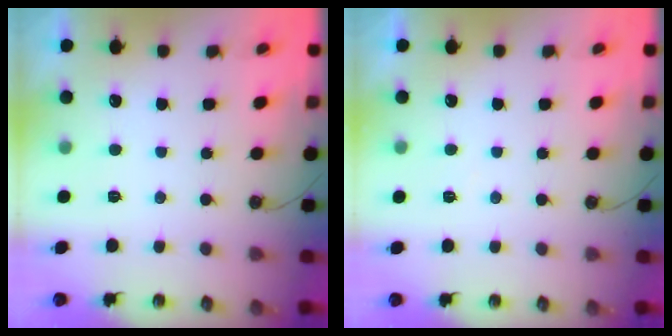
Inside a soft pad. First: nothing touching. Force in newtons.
{"total": 3.1, "press": 3.1, "slide": 0.6}